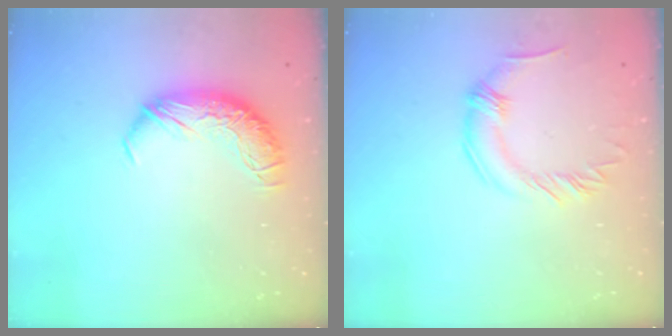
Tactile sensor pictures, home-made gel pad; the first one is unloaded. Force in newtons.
{"total": 0.0}